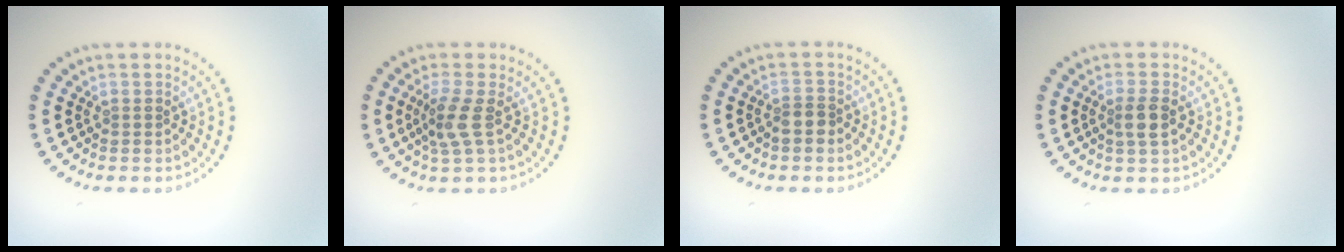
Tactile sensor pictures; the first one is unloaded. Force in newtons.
{"total": 2.5, "press": 2.2, "slide": 1.2}
{"total": 1.7, "press": 1.5, "slide": 0.8}
{"total": 2.0, "press": 1.8, "slide": 0.9}